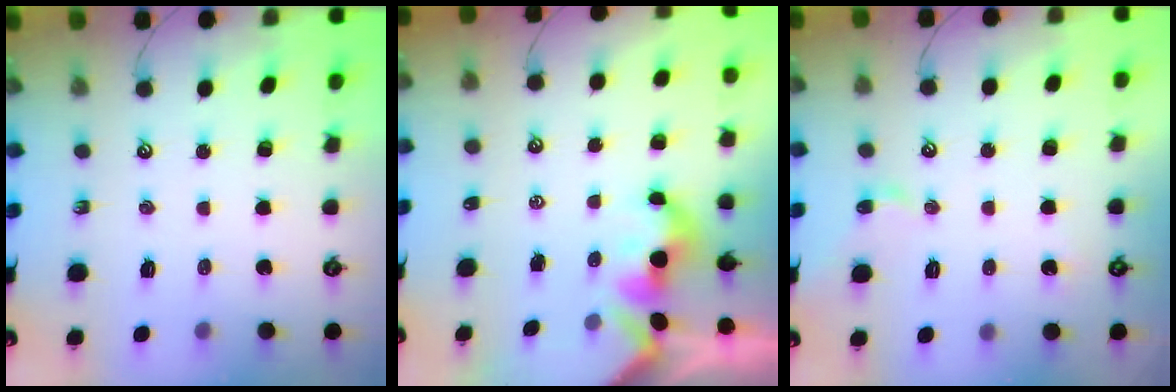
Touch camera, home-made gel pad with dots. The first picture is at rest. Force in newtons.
{"total": 1.7, "press": 1.7, "slide": 0.2}
{"total": 1.8, "press": 1.8, "slide": 0.1}